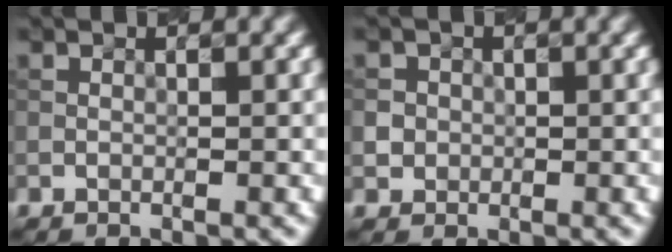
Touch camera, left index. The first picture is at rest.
{"total": 2.3, "force": [0.1, 2.2, 0.5], "torque": [0.009, 0.013, -0.011]}